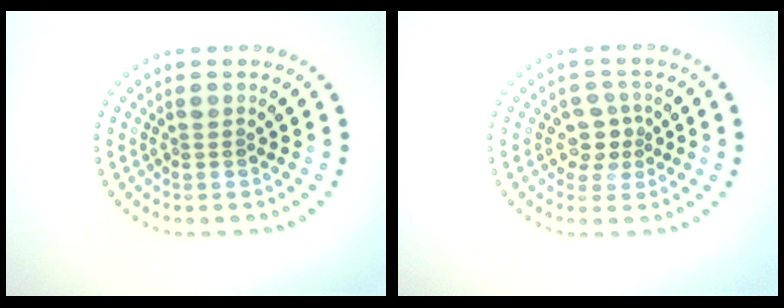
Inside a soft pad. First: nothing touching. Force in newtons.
{"total": 2.5, "press": 2.2, "slide": 1.1}